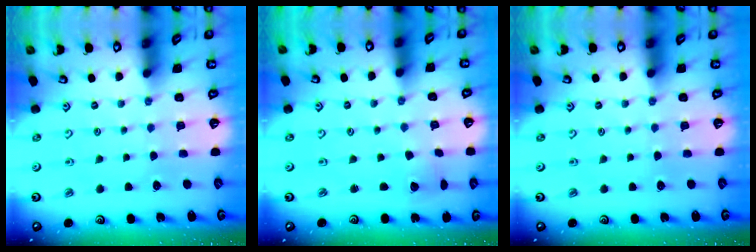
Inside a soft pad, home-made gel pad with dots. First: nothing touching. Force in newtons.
{"total": 2.6, "press": 2.6, "slide": 0.1}
{"total": 0.0}